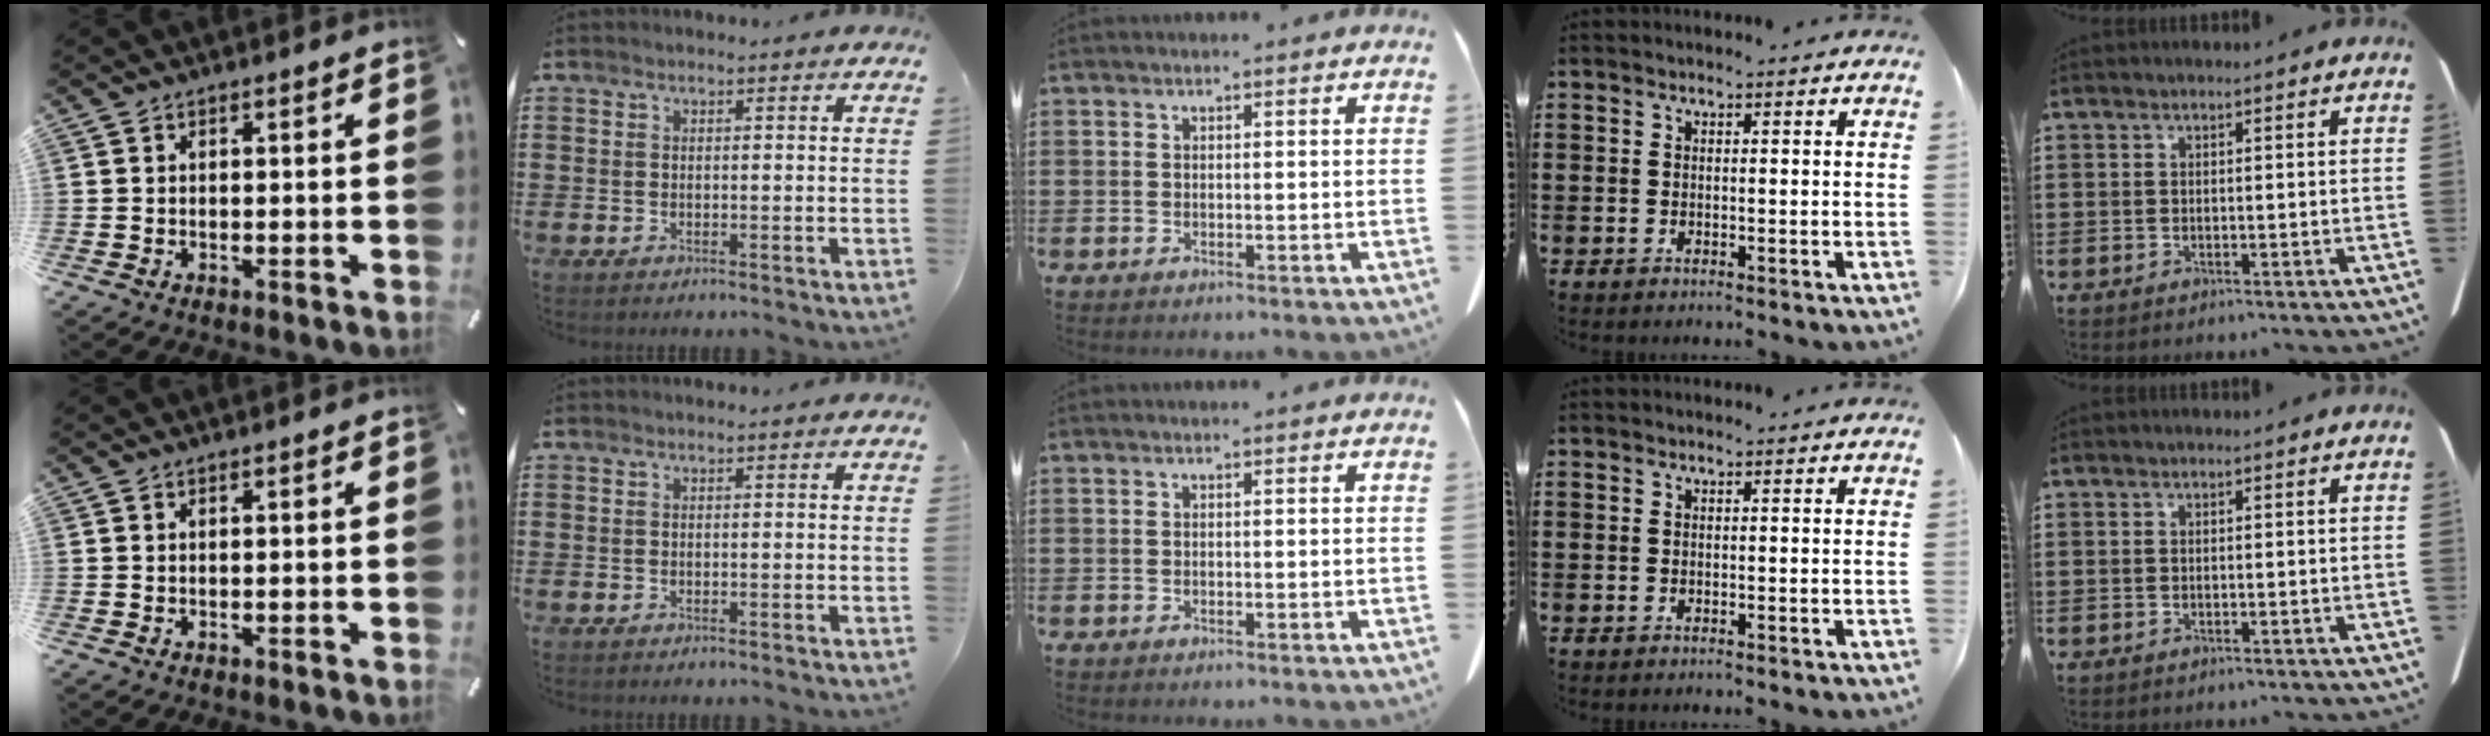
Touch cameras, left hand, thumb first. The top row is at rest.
{}